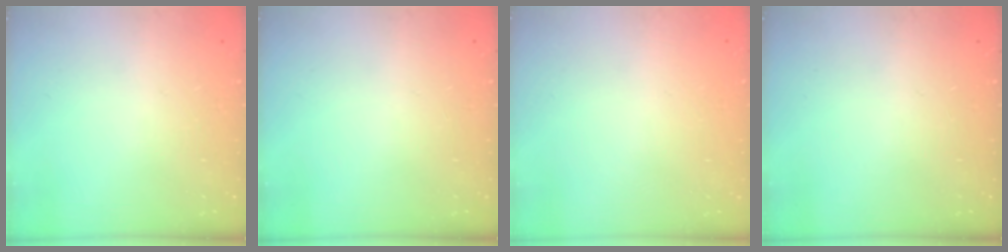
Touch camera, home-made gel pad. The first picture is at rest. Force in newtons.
{"total": 0.0}
{"total": 0.0}
{"total": 0.0}